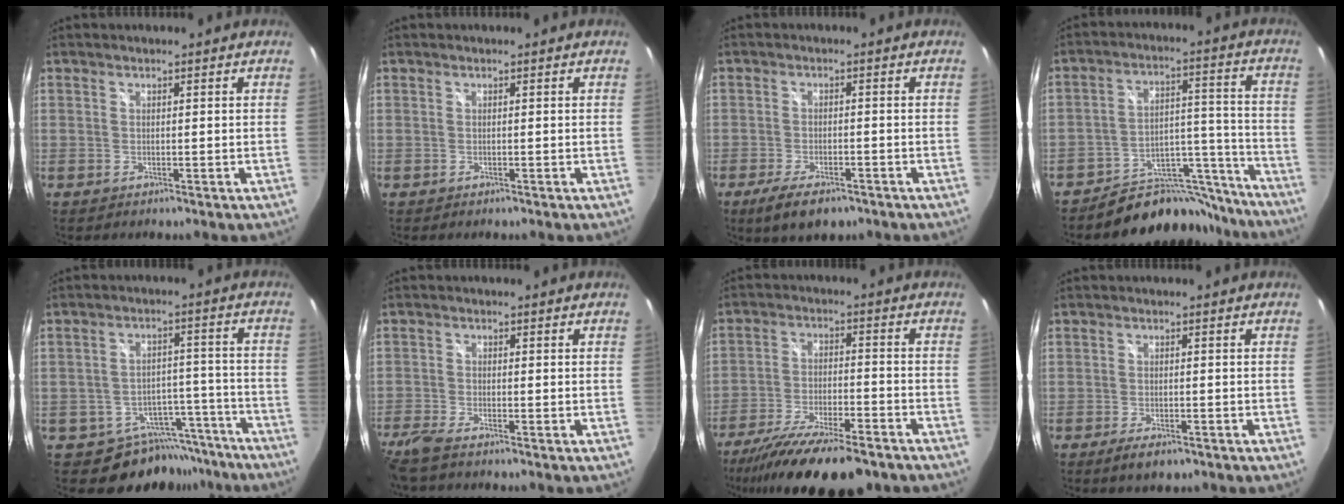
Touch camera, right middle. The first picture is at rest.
{"total": 0.0}
{"total": 7.4, "force": [-5.2, 2.6, 4.6], "torque": [-0.105, -0.021, -0.084]}
{"total": 15.8, "force": [-14.3, 6.3, 2.0], "torque": [-0.012, 0.070, -0.201]}
{"total": 11.2, "force": [-9.2, 6.2, 1.7], "torque": [-0.024, 0.035, -0.111]}
{"total": 6.0, "force": [-5.0, 0.5, 3.2], "torque": [-0.089, -0.025, -0.098]}
{"total": 18.5, "force": [-14.8, 4.1, 10.3], "torque": [-0.201, -0.042, -0.240]}
{"total": 3.9, "force": [-2.6, 1.5, 2.6], "torque": [-0.057, -0.014, -0.044]}